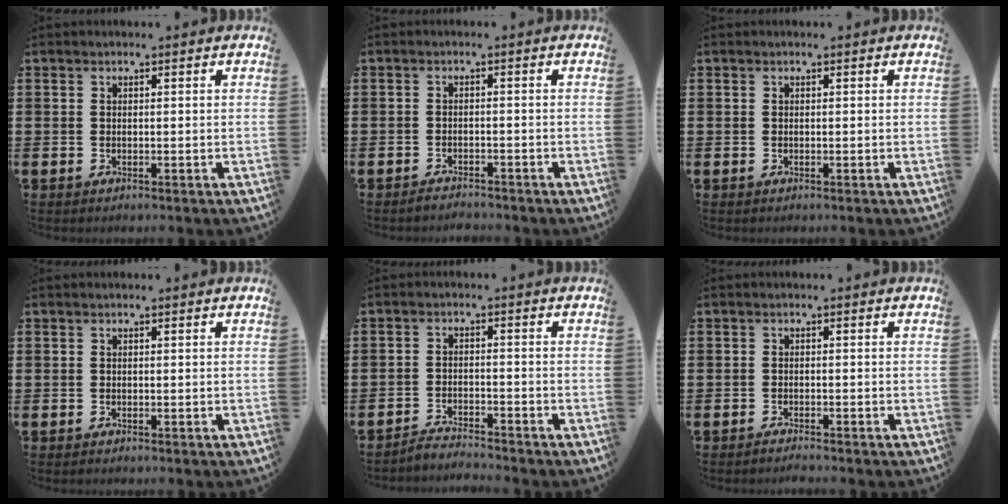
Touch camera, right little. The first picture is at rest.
{"total": 1.5, "force": [-1.5, 0.0, -0.1], "torque": [-0.003, 0.004, -0.031]}
{"total": 0.0}
{"total": 0.0}
{"total": 2.5, "force": [-2.5, -0.2, -0.2], "torque": [-0.002, 0.004, -0.054]}
{"total": 0.9, "force": [-0.9, 0.0, 0.2], "torque": [-0.006, -0.002, -0.018]}